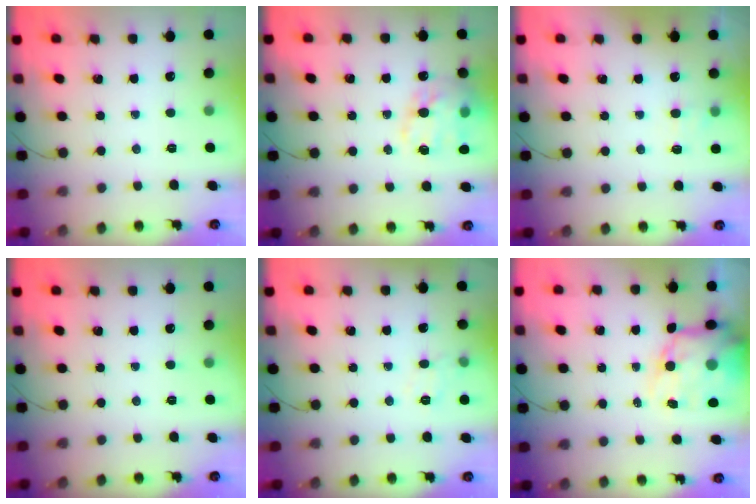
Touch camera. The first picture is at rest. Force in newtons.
{"total": 18.8, "press": 18.5, "slide": 3.5}
{"total": 6.7, "press": 6.5, "slide": 1.6}
{"total": 0.0}
{"total": 7.8, "press": 7.7, "slide": 1.3}
{"total": 13.7, "press": 13.3, "slide": 3.5}